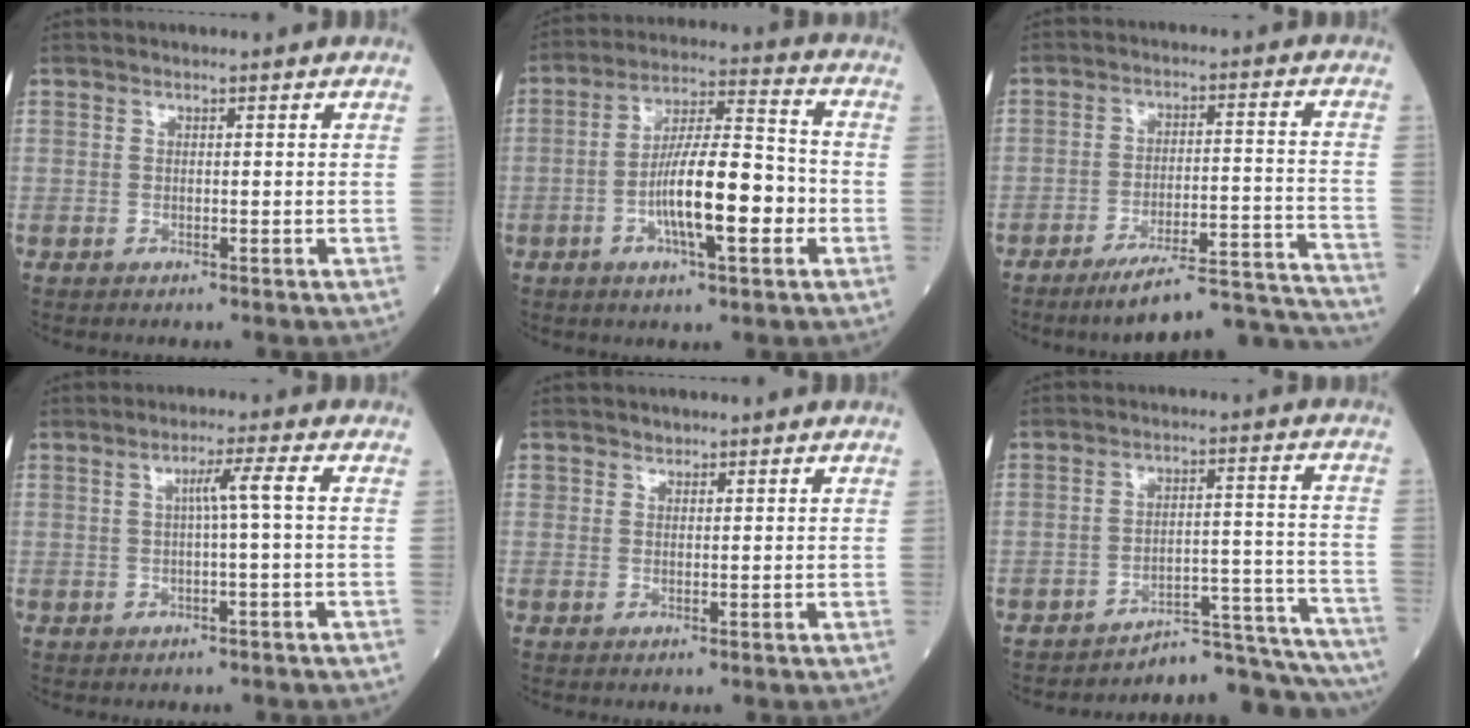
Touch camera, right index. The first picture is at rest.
{"total": 13.3, "force": [-3.6, 3.1, 12.5], "torque": [-0.230, 0.013, -0.058]}
{"total": 18.9, "force": [-18.0, 0.7, 5.7], "torque": [-0.040, 0.031, -0.252]}
{"total": 3.8, "force": [0.3, -0.1, 3.8], "torque": [-0.075, 0.011, 0.010]}
{"total": 2.4, "force": [1.4, 2.0, 0.5], "torque": [-0.017, 0.016, 0.029]}
{"total": 15.9, "force": [-15.8, -0.1, 2.1], "torque": [-0.008, 0.041, -0.211]}